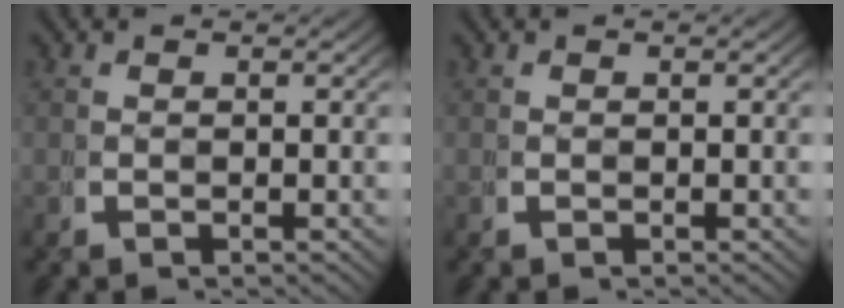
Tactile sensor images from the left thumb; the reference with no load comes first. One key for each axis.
{"total": 0.0}